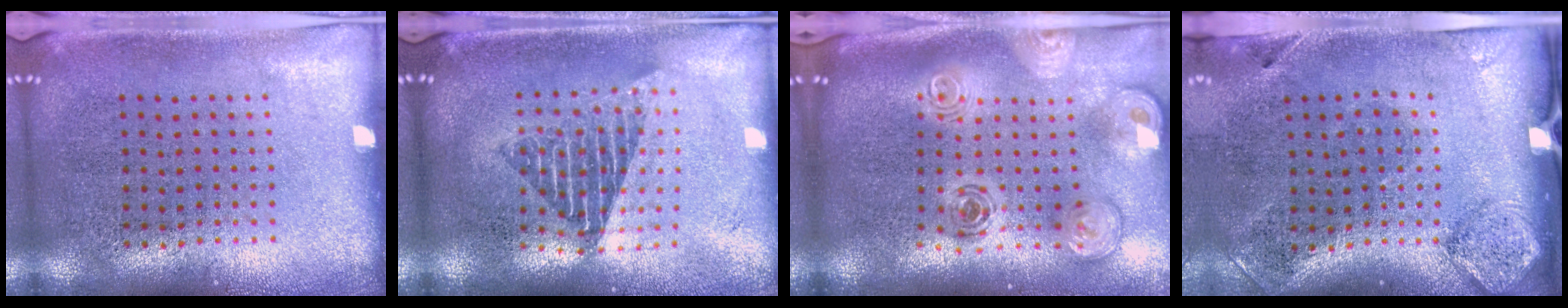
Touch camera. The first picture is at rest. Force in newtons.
{"total": 1.7, "press": 1.3, "slide": 1.0}
{"total": 2.2, "press": 1.8, "slide": 1.4}
{"total": 1.9, "press": 1.1, "slide": 1.6}